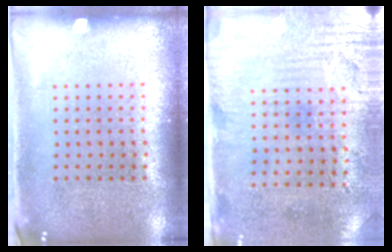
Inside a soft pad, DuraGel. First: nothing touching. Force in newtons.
{"total": 3.3, "press": 2.7, "slide": 1.9}